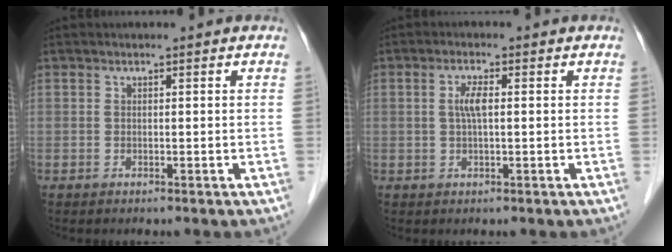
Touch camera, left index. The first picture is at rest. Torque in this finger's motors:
{"motor_torque": [0.07, 0.03, 0.05, 0.04]}